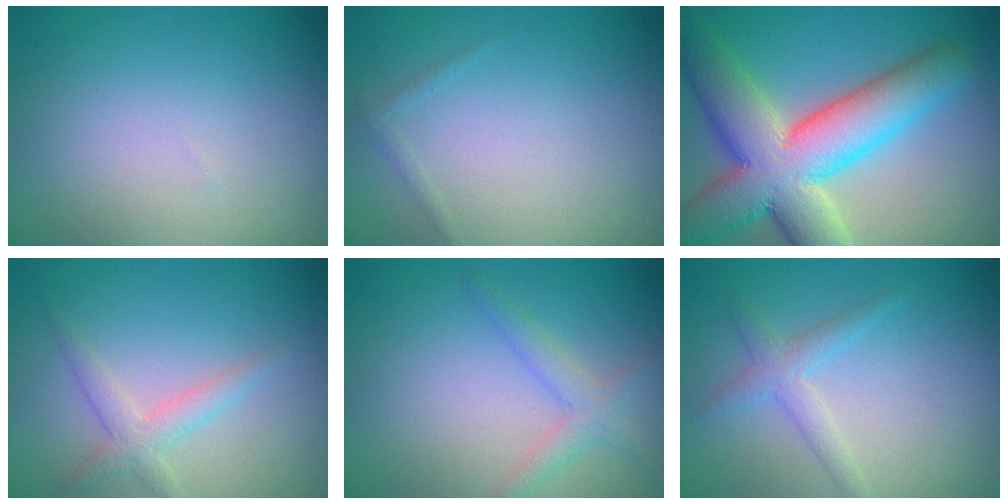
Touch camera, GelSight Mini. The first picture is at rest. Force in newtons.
{"total": 0.6, "press": 0.6, "slide": 0.1}
{"total": 12.1, "press": 12.1, "slide": 0.7}
{"total": 2.2, "press": 2.2, "slide": 0.0}
{"total": 2.1, "press": 2.1, "slide": 0.1}
{"total": 2.1, "press": 2.1, "slide": 0.1}